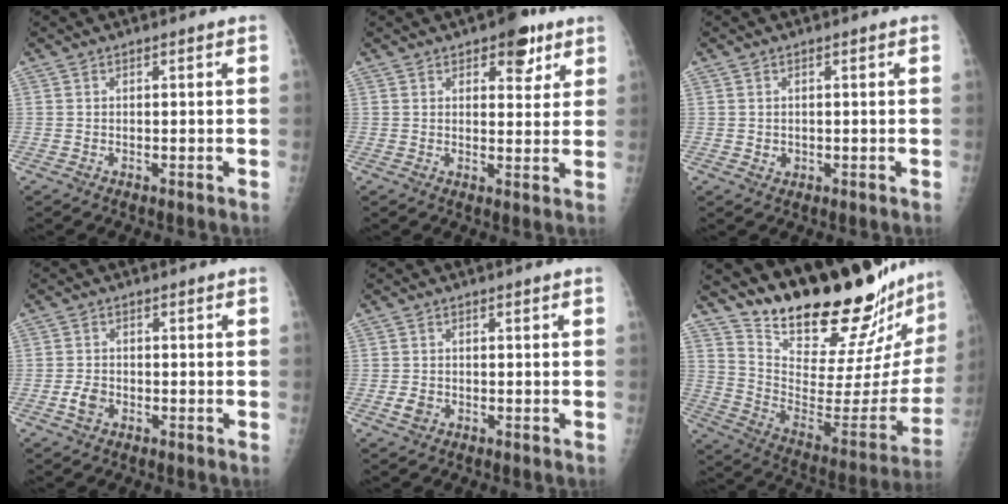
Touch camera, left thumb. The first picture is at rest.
{"total": 6.7, "force": [3.9, 3.6, 4.1], "torque": [-0.021, -0.016, 0.048]}
{"total": 1.1, "force": [0.1, 1.1, 0.4], "torque": [-0.006, -0.001, 0.007]}
{"total": 2.8, "force": [-1.1, 2.1, 1.6], "torque": [-0.028, 0.005, -0.020]}
{"total": 2.0, "force": [-0.6, 1.6, 1.0], "torque": [-0.015, 0.001, -0.008]}
{"total": 29.1, "force": [25.8, 4.7, 12.6], "torque": [-0.167, -0.201, 0.375]}